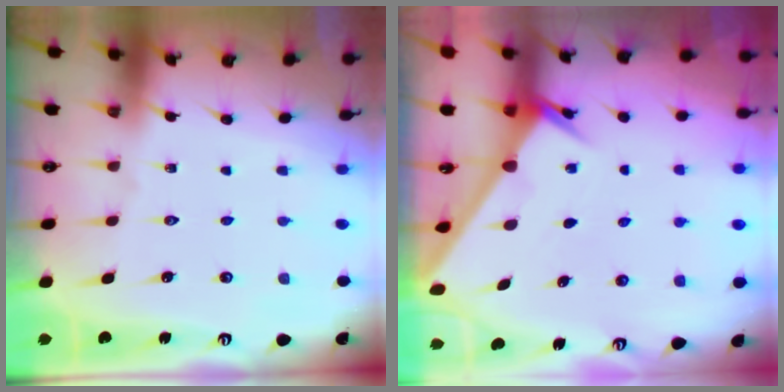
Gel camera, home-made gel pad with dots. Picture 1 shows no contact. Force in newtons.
{"total": 2.0, "press": 2.0, "slide": 0.1}